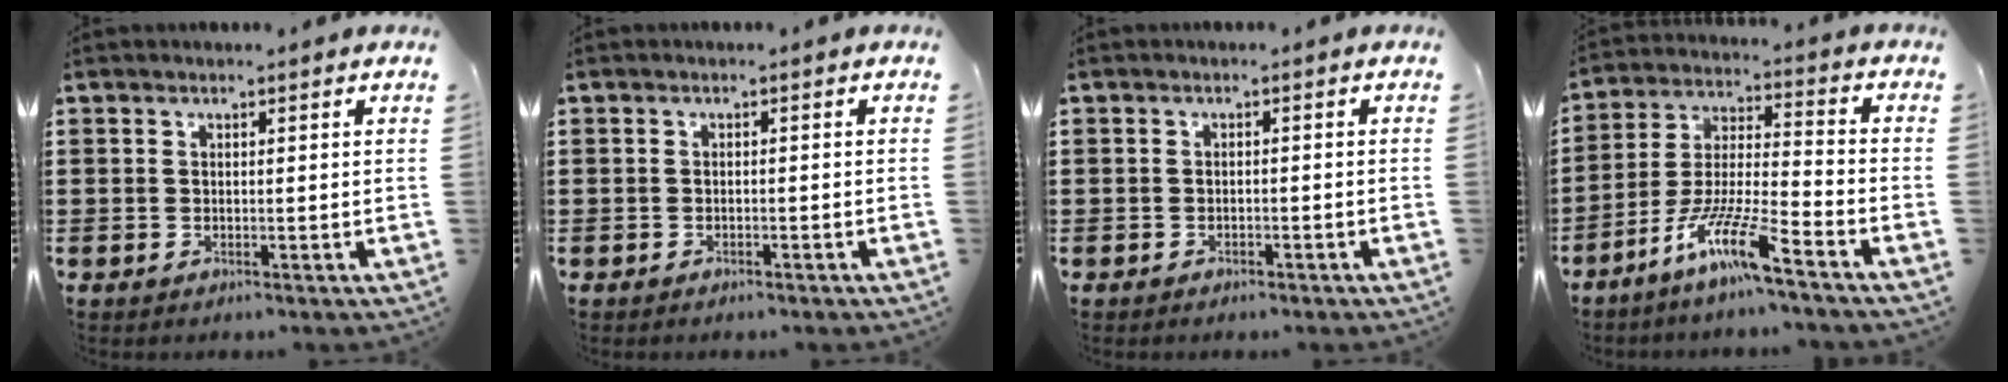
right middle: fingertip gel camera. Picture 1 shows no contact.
{"total": 0.7, "force": [-0.7, 0.2, 0.2], "torque": [-0.005, 0.000, -0.014]}
{"total": 0.9, "force": [-0.8, 0.3, 0.1], "torque": [-0.005, 0.000, -0.018]}
{"total": 10.6, "force": [-7.7, 0.6, 7.2], "torque": [-0.151, -0.006, -0.154]}